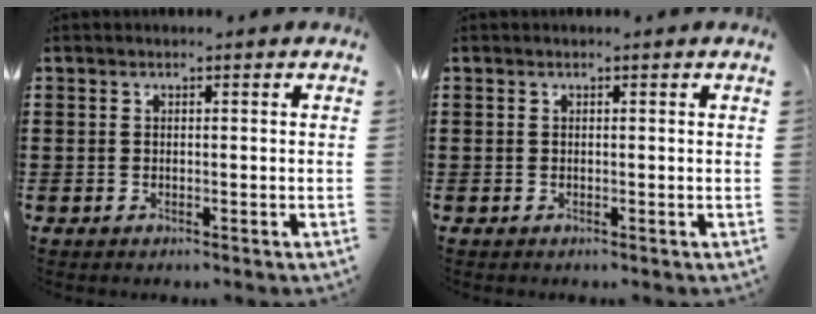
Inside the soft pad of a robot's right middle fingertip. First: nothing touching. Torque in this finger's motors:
{"motor_torque": [-0.07, 0.04, -0.01, -0.01]}